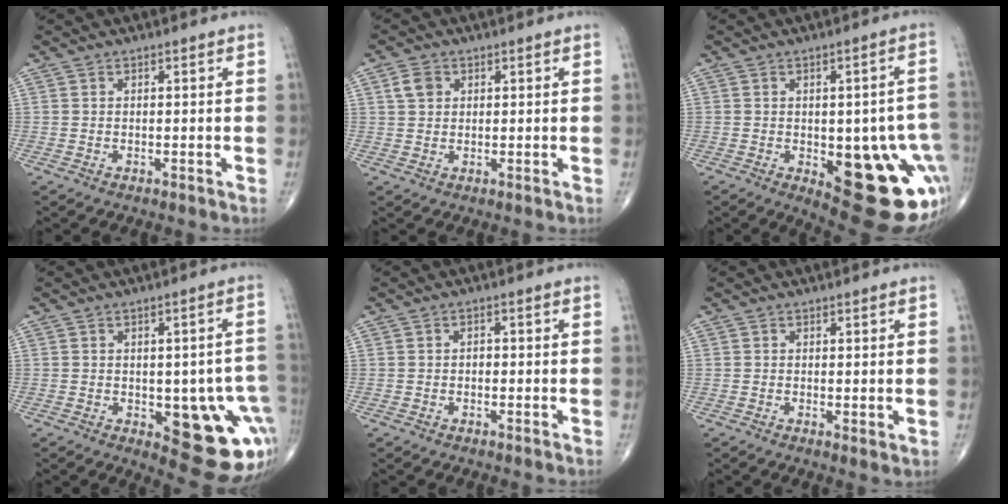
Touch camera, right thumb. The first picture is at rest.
{"total": 3.2, "force": [1.1, 2.5, 1.7], "torque": [-0.024, 0.002, 0.023]}
{"total": 21.1, "force": [-5.5, 8.4, 18.6], "torque": [-0.168, 0.010, -0.041]}
{"total": 15.5, "force": [-3.9, 6.7, 13.4], "torque": [-0.116, 0.009, -0.028]}
{"total": 1.1, "force": [-0.1, 0.8, 0.8], "torque": [-0.007, 0.004, -0.003]}
{"total": 1.3, "force": [0.1, 0.4, 1.2], "torque": [-0.018, -0.007, -0.001]}